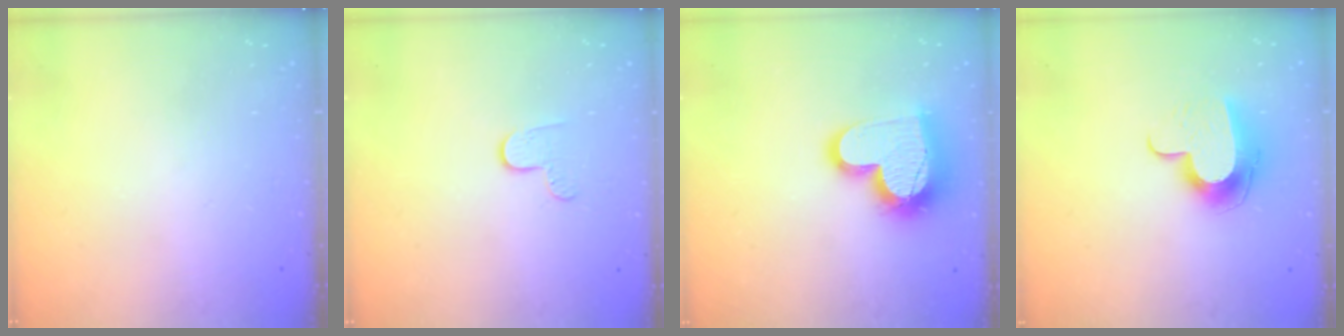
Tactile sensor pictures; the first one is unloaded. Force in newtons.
{"total": 5.1, "press": 5.1, "slide": 0.5}
{"total": 19.3, "press": 19.2, "slide": 1.4}
{"total": 11.4, "press": 11.4, "slide": 0.2}